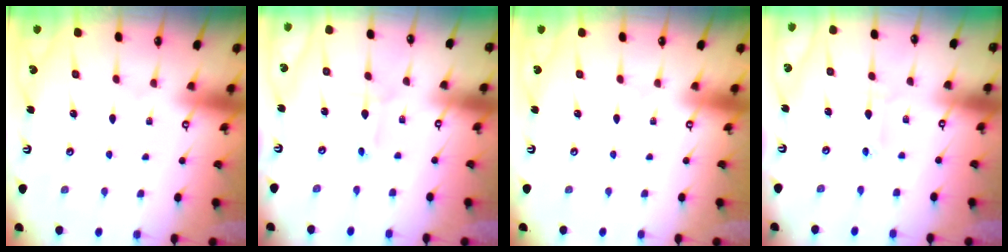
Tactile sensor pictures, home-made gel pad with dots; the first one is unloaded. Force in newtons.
{"total": 2.0, "press": 2.0, "slide": 0.3}
{"total": 0.0}
{"total": 1.7, "press": 1.7, "slide": 0.2}